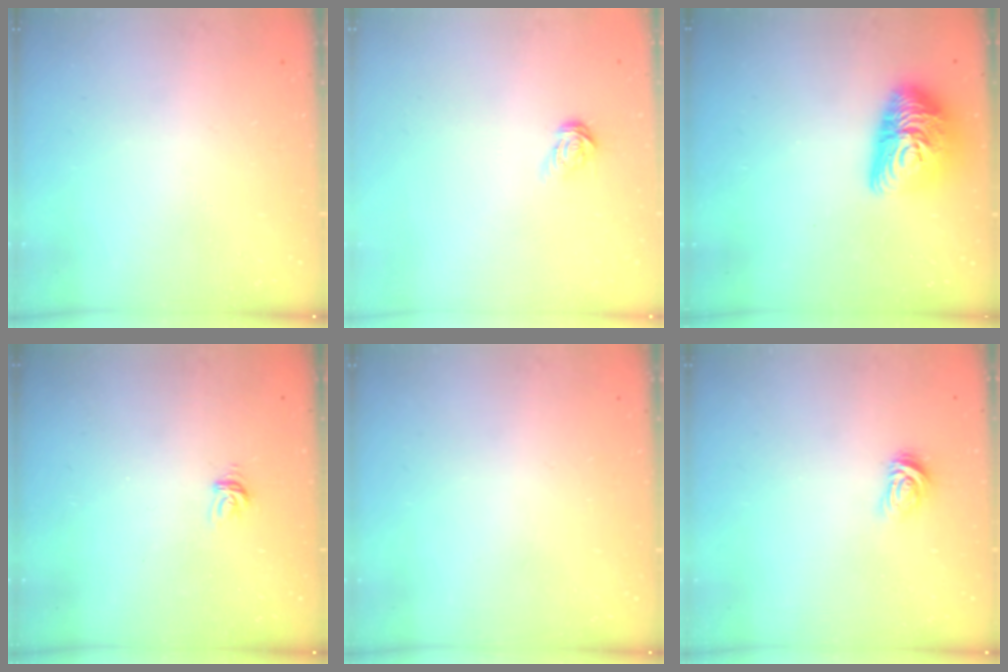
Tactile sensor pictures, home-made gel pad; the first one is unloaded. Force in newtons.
{"total": 5.5, "press": 5.4, "slide": 0.5}
{"total": 13.2, "press": 13.2, "slide": 1.0}
{"total": 3.4, "press": 3.4, "slide": 0.2}
{"total": 0.0}
{"total": 4.1, "press": 4.1, "slide": 0.6}